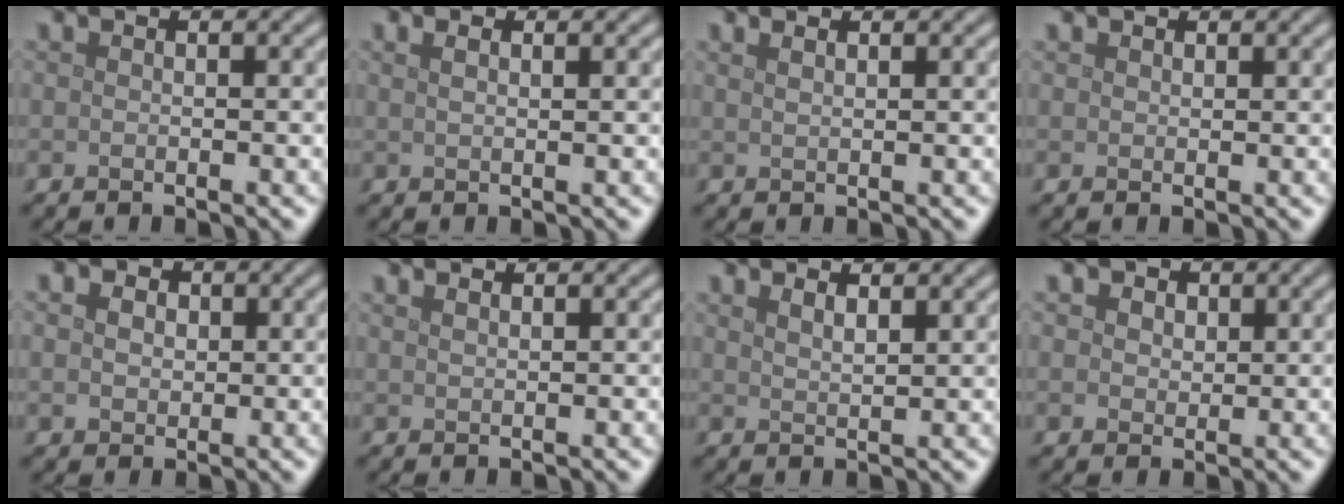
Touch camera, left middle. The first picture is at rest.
{"total": 1.9, "force": [1.2, 0.8, 1.3], "torque": [-0.014, 0.000, 0.007]}
{"total": 1.5, "force": [1.1, 0.5, 0.9], "torque": [-0.006, -0.002, 0.011]}
{"total": 0.9, "force": [0.7, 0.5, 0.1], "torque": [-0.001, -0.002, 0.014]}
{"total": 4.4, "force": [1.7, 3.4, 2.3], "torque": [-0.038, 0.019, 0.003]}
{"total": 1.0, "force": [0.9, 0.2, 0.4], "torque": [-0.007, -0.001, 0.013]}
{"total": 1.8, "force": [1.4, 0.5, 1.0], "torque": [-0.013, 0.003, 0.021]}
{"total": 3.8, "force": [2.0, 2.6, 1.8], "torque": [-0.037, 0.008, 0.017]}